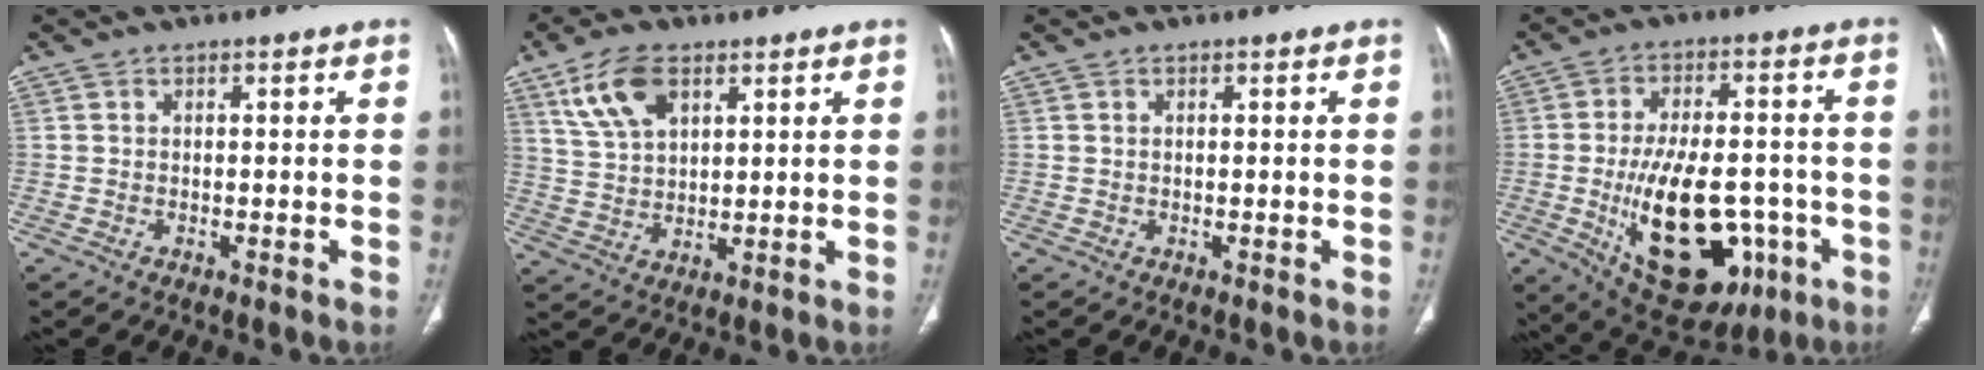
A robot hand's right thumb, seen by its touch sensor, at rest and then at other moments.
{"total": 9.4, "force": [4.9, 5.0, 6.2], "torque": [-0.113, -0.012, 0.102]}
{"total": 0.0}
{"total": 22.3, "force": [-6.0, 12.0, 17.8], "torque": [-0.265, 0.014, -0.063]}